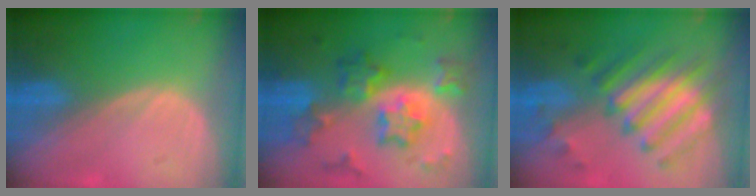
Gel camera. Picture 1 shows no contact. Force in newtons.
{"total": 9.4, "press": 9.4, "slide": 0.8}
{"total": 8.9, "press": 8.8, "slide": 1.0}